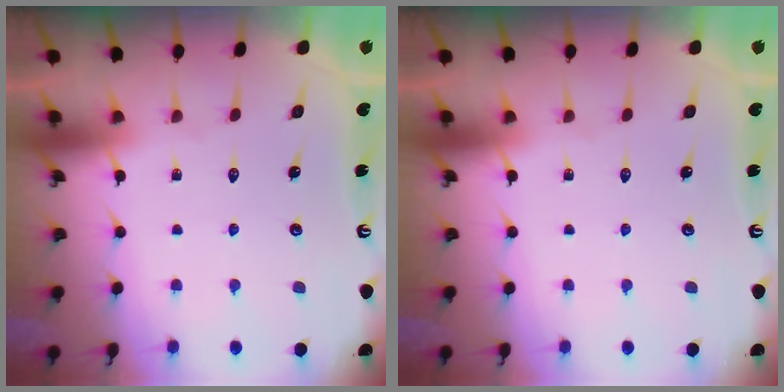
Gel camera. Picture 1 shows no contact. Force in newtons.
{"total": 0.0}